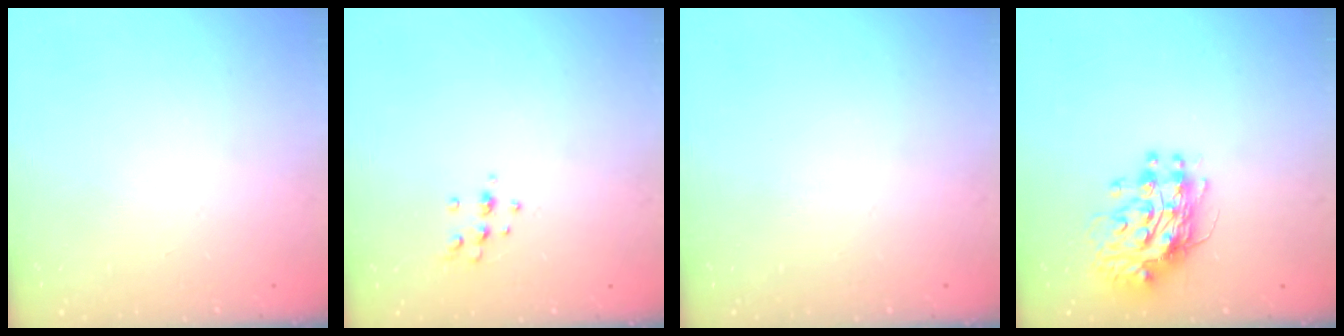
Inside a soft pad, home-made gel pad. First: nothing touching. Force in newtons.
{"total": 6.9, "press": 6.8, "slide": 1.2}
{"total": 0.0}
{"total": 11.0, "press": 10.9, "slide": 1.0}